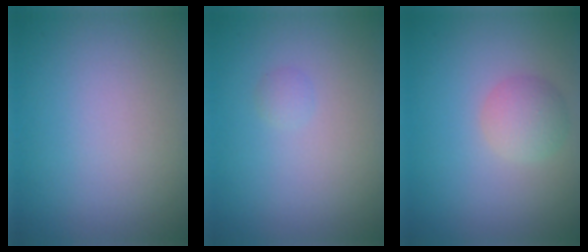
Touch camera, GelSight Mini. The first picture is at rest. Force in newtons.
{"total": 0.6, "press": 0.6, "slide": 0.1}
{"total": 2.3, "press": 2.3, "slide": 0.1}